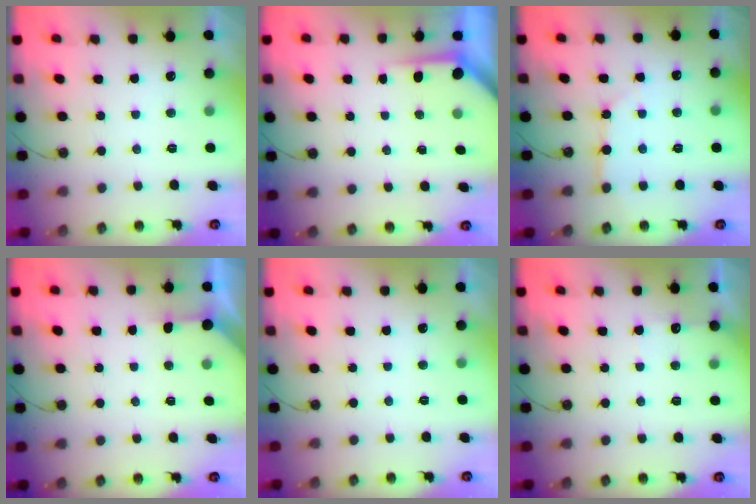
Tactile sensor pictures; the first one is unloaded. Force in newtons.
{"total": 3.7, "press": 3.6, "slide": 0.4}
{"total": 3.4, "press": 3.4, "slide": 0.2}
{"total": 2.7, "press": 2.7, "slide": 0.4}
{"total": 0.0}
{"total": 3.8, "press": 3.8, "slide": 0.4}